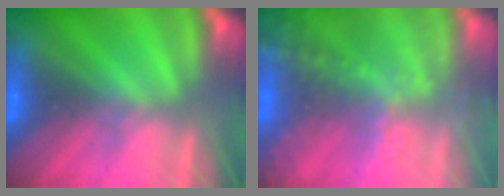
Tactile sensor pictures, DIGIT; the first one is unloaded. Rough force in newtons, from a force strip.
{"total": 8.2}